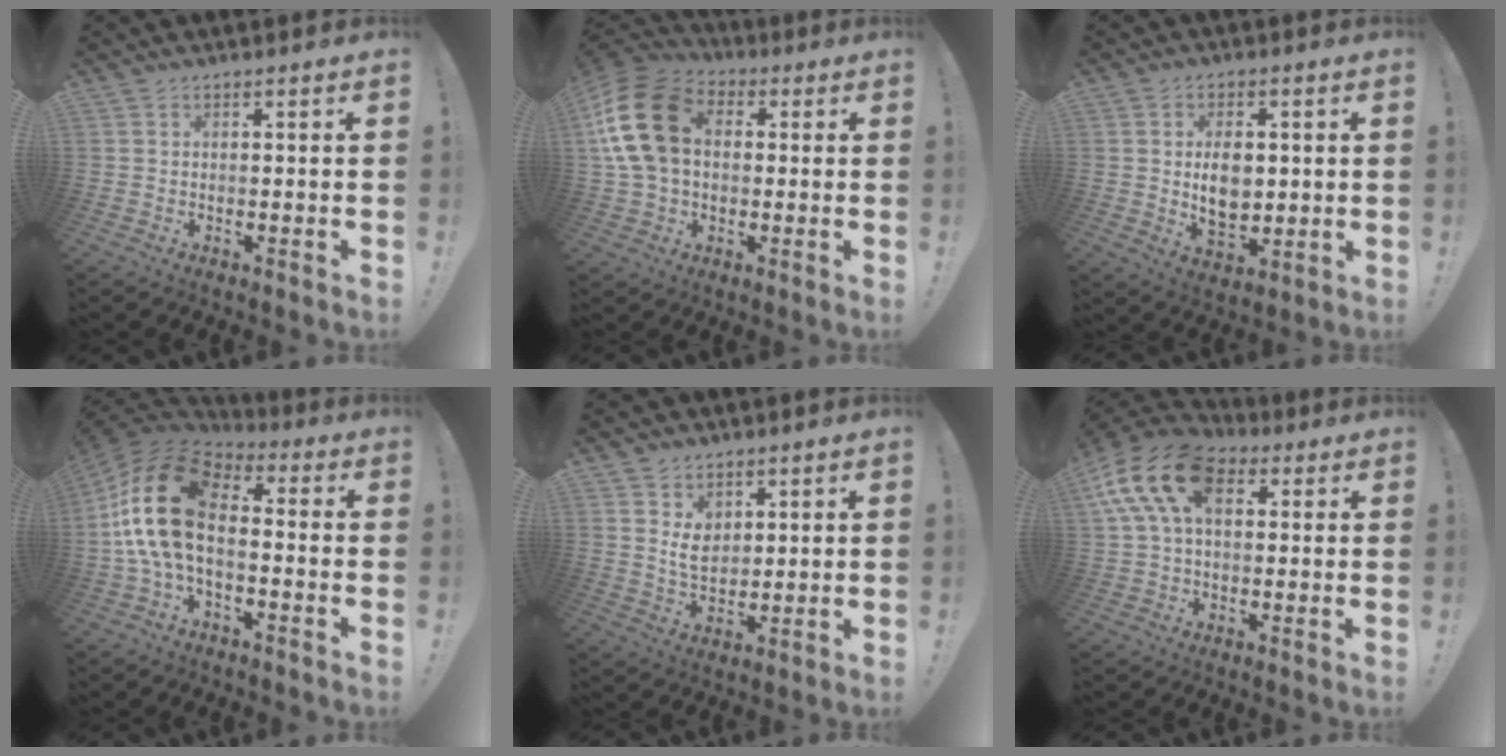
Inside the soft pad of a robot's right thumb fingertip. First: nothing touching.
{"total": 19.1, "force": [3.4, 13.8, 12.8], "torque": [-0.238, 0.010, 0.065]}
{"total": 6.5, "force": [1.0, 4.7, 4.4], "torque": [-0.058, -0.003, 0.015]}
{"total": 18.9, "force": [1.4, 10.6, 15.6], "torque": [-0.308, 0.011, 0.033]}
{"total": 6.3, "force": [3.2, 4.8, 2.5], "torque": [-0.037, -0.016, 0.061]}
{"total": 17.7, "force": [5.8, 10.8, 12.7], "torque": [-0.252, -0.002, 0.102]}